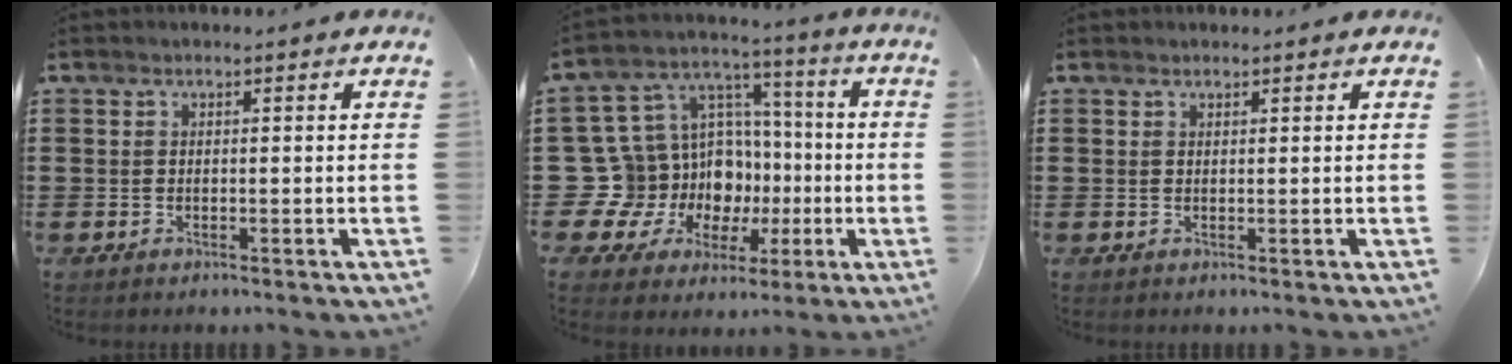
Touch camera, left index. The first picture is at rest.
{"total": 13.9, "force": [-3.4, 13.0, 3.8], "torque": [-0.132, -0.021, -0.025]}
{"total": 0.6, "force": [0.6, 0.2, 0.0], "torque": [-0.001, 0.001, 0.012]}